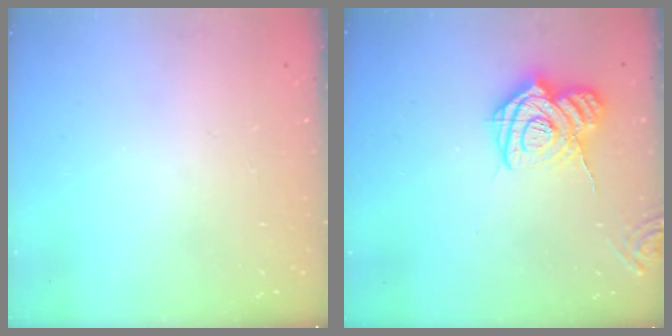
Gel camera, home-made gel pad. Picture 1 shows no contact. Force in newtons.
{"total": 14.7, "press": 14.6, "slide": 1.5}